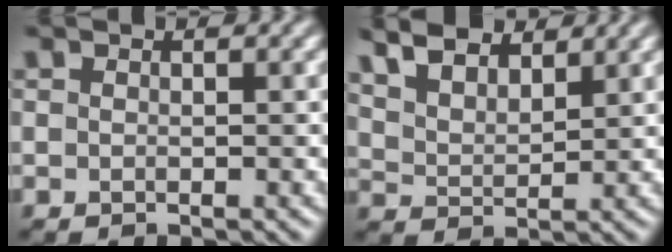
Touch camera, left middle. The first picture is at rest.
{"total": 6.5, "force": [5.2, 2.7, 2.8], "torque": [-0.075, 0.018, 0.083]}